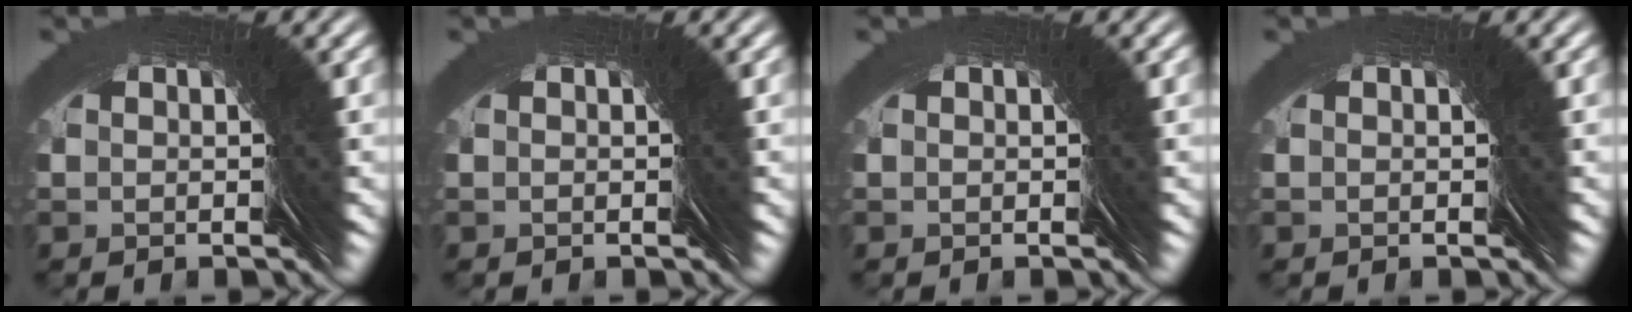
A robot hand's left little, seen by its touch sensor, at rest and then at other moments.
{"total": 0.0}
{"total": 0.0}
{"total": 0.0}